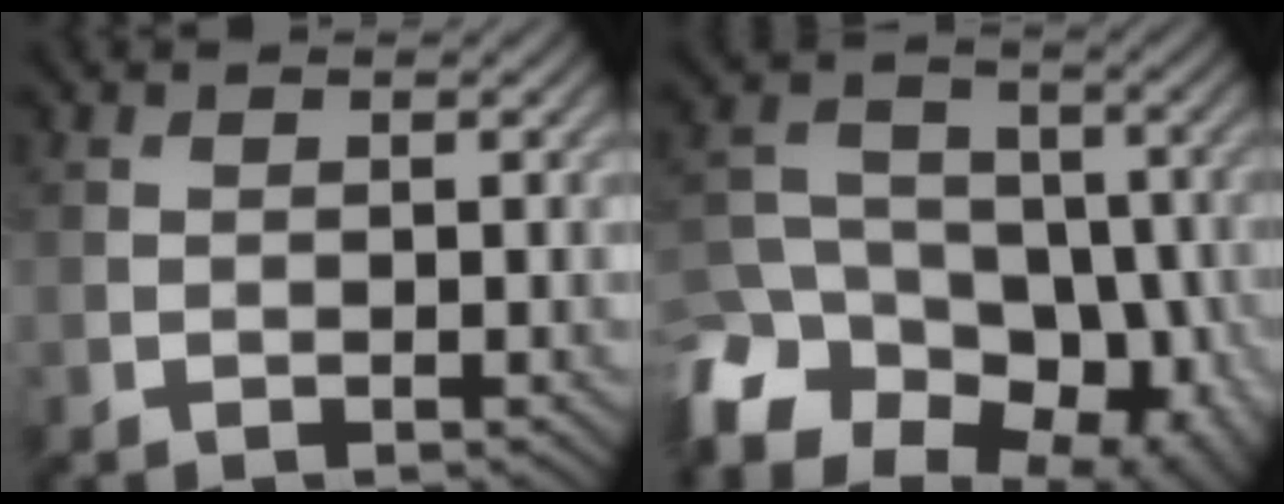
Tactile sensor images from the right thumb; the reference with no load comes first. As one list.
[{"total": 17.2, "force": [-8.6, 13.0, 7.3], "torque": [-0.167, -0.048, -0.146]}]